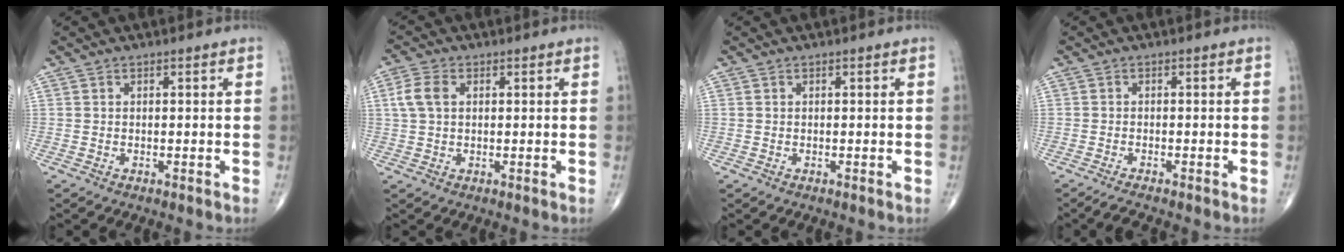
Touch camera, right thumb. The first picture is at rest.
{"total": 4.6, "force": [1.0, 3.0, 3.3], "torque": [-0.078, 0.010, 0.018]}
{"total": 0.0}
{"total": 2.0, "force": [-1.8, -0.1, 1.0], "torque": [-0.032, 0.000, -0.035]}